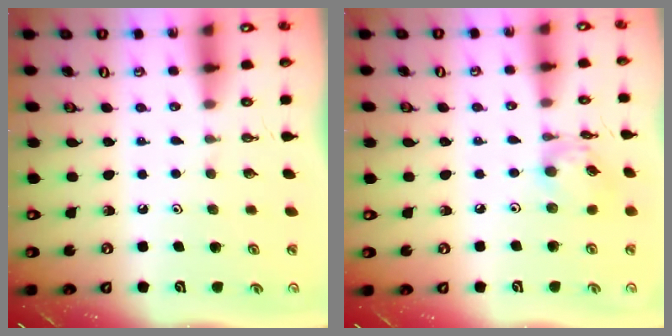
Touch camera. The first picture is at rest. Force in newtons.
{"total": 9.9, "press": 9.8, "slide": 0.8}